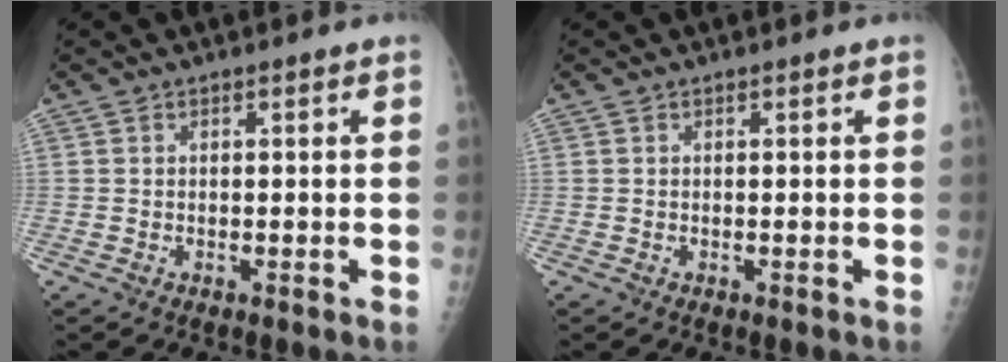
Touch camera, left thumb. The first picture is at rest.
{"total": 0.0}